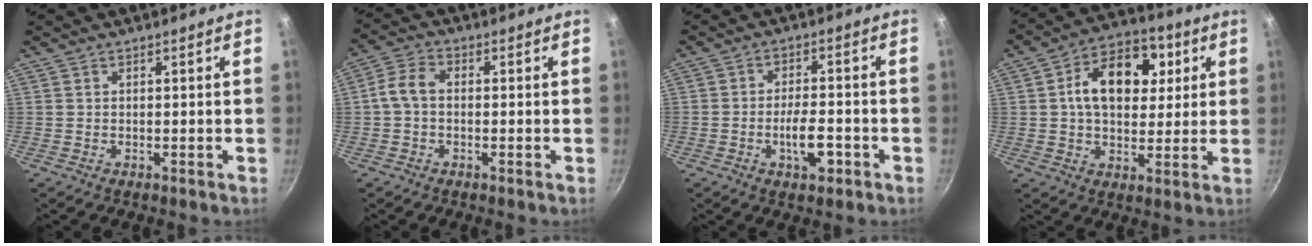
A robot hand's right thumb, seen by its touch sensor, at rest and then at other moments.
{"total": 5.4, "force": [-0.3, 3.7, 4.0], "torque": [-0.076, 0.018, -0.015]}
{"total": 6.1, "force": [-2.4, 2.8, 4.9], "torque": [-0.076, 0.015, -0.038]}
{"total": 15.0, "force": [3.4, 9.8, 10.8], "torque": [-0.139, 0.010, 0.046]}